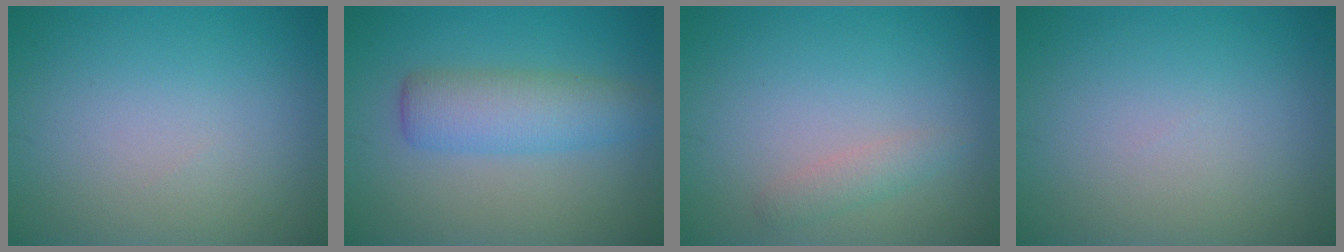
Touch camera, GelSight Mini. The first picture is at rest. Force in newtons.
{"total": 4.4, "press": 4.4, "slide": 0.2}
{"total": 1.5, "press": 1.5, "slide": 0.0}
{"total": 0.0}